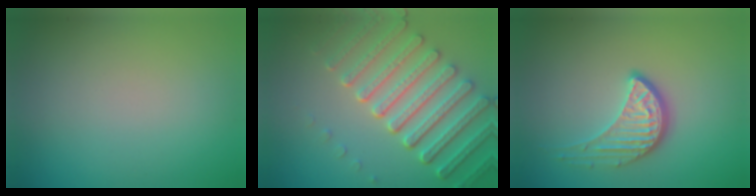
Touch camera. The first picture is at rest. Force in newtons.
{"total": 7.0, "press": 5.5, "slide": 4.4}
{"total": 3.7, "press": 3.0, "slide": 2.2}